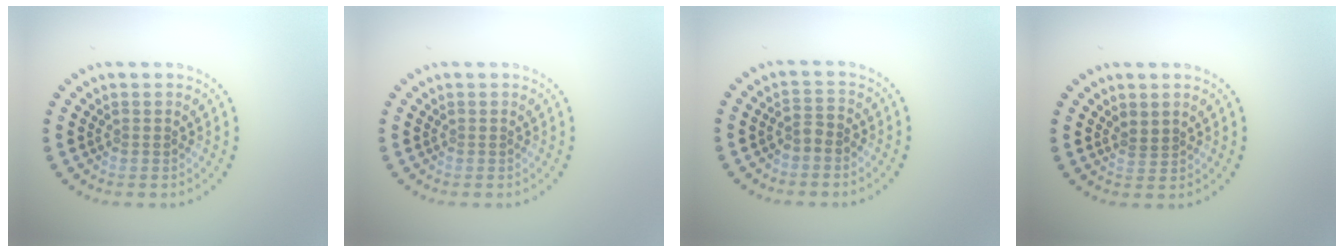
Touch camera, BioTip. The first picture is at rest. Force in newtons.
{"total": 0.0}
{"total": 1.5, "press": 1.3, "slide": 0.8}
{"total": 0.6, "press": 0.4, "slide": 0.5}